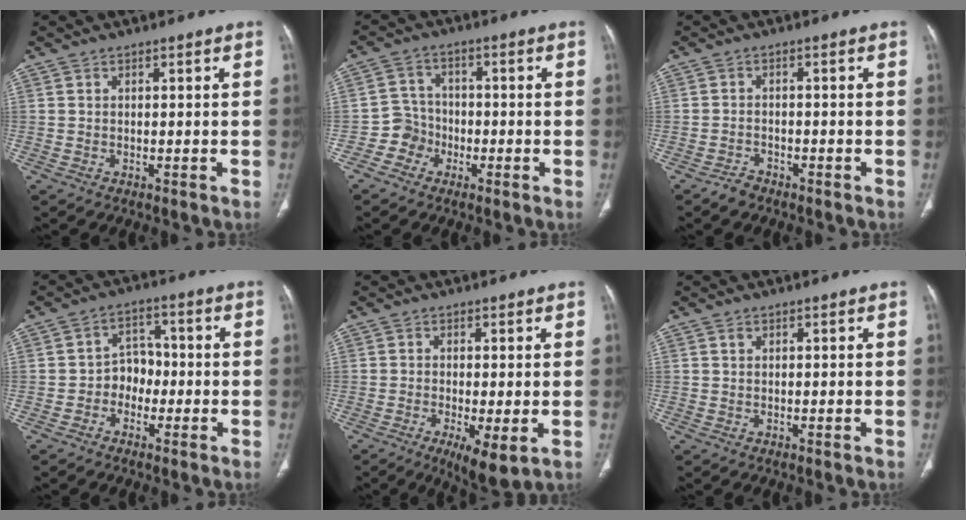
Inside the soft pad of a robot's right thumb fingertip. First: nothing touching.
{"total": 4.8, "force": [-2.2, 4.3, 0.1], "torque": [0.029, 0.018, -0.051]}
{"total": 2.1, "force": [-1.8, 1.1, 0.4], "torque": [-0.013, 0.009, -0.030]}
{"total": 5.1, "force": [-1.6, 4.2, 2.4], "torque": [-0.004, 0.025, -0.039]}
{"total": 6.8, "force": [-2.1, 1.8, 6.2], "torque": [-0.107, -0.019, -0.032]}
{"total": 0.6, "force": [0.3, 0.4, 0.3], "torque": [-0.004, 0.002, 0.006]}